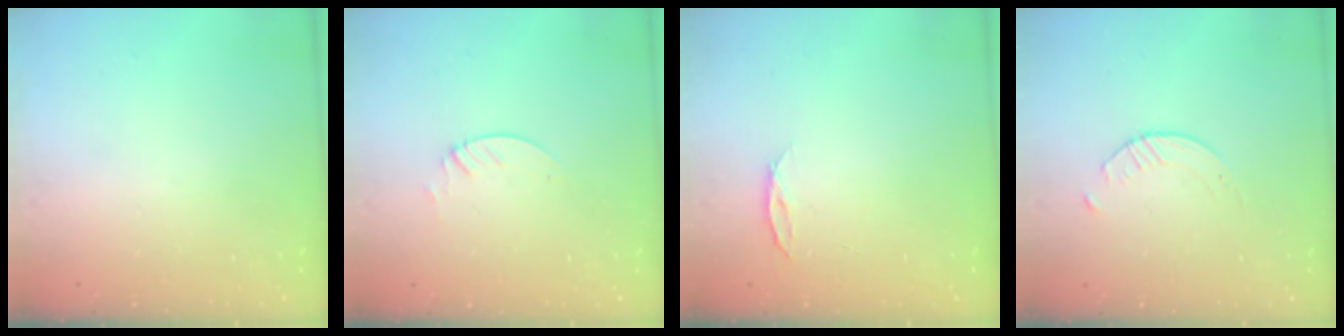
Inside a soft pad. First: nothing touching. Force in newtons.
{"total": 1.3, "press": 1.3, "slide": 0.1}
{"total": 4.0, "press": 4.0, "slide": 0.4}
{"total": 2.8, "press": 2.7, "slide": 0.3}